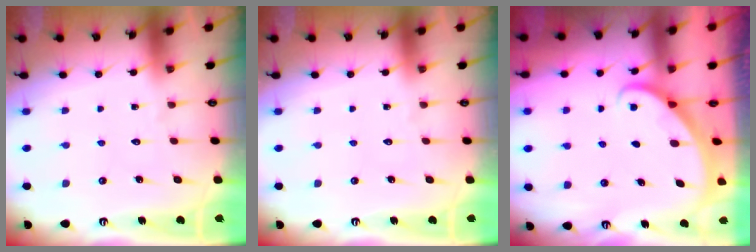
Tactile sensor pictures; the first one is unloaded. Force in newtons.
{"total": 0.0}
{"total": 2.1, "press": 2.1, "slide": 0.1}